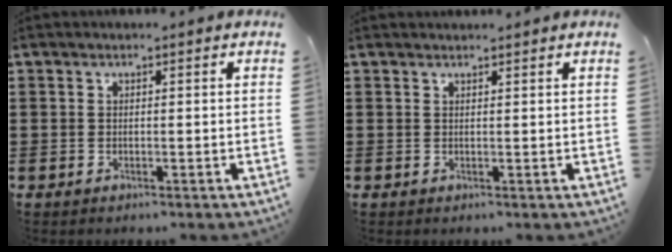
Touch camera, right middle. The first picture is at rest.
{"total": 0.9, "force": [0.9, -0.1, 0.0], "torque": [-0.001, -0.002, 0.017]}